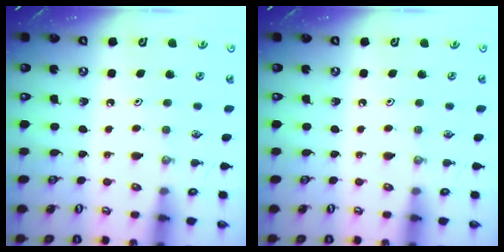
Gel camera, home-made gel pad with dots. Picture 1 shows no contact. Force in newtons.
{"total": 0.0}